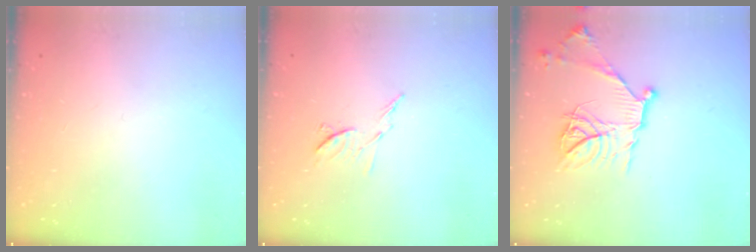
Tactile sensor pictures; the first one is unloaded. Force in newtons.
{"total": 6.8, "press": 6.8, "slide": 0.5}
{"total": 16.2, "press": 16.2, "slide": 0.4}